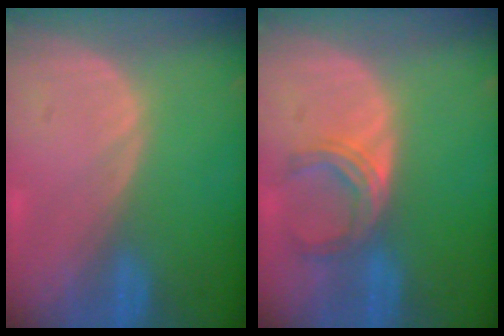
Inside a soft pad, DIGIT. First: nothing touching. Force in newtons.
{"total": 4.9, "press": 4.5, "slide": 1.9}